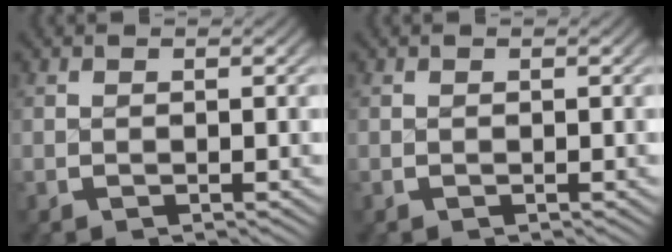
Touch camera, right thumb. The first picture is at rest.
{"total": 0.0}